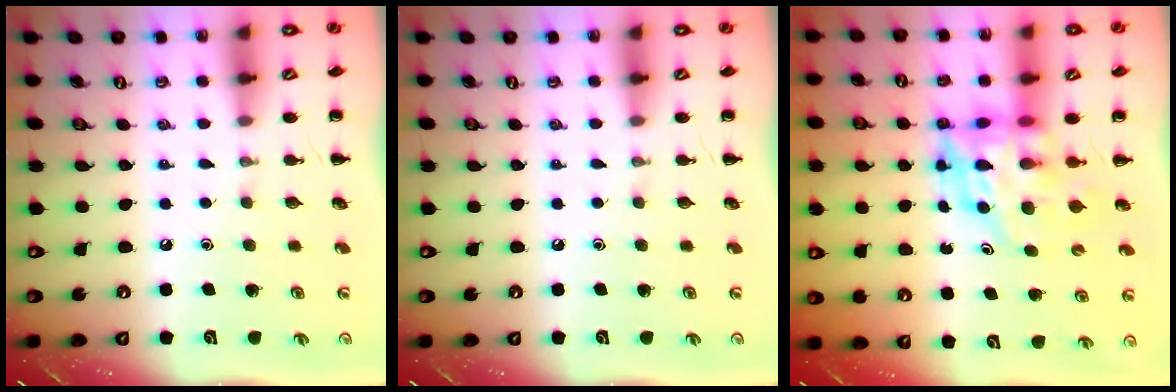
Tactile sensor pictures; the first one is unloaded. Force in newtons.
{"total": 0.0}
{"total": 7.9, "press": 7.6, "slide": 2.2}